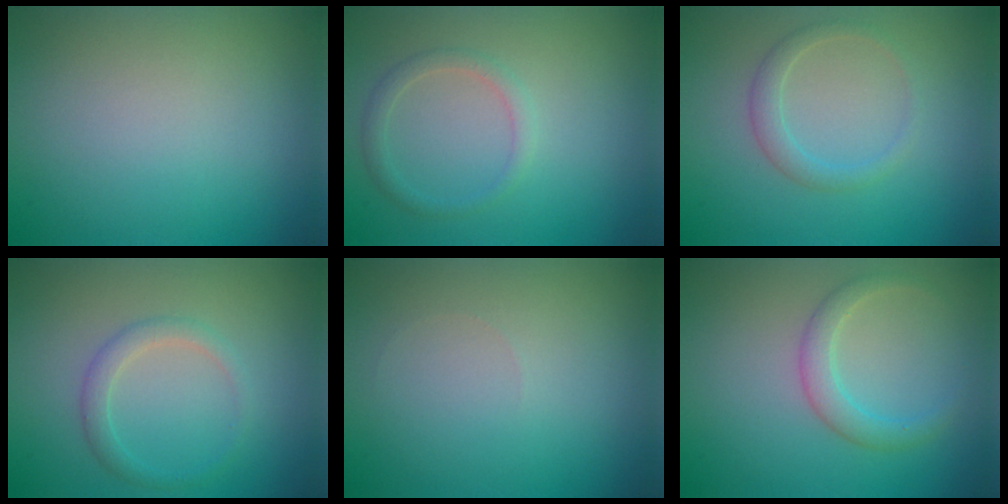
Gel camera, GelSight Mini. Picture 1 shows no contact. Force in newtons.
{"total": 1.5, "press": 1.5, "slide": 0.1}
{"total": 1.8, "press": 1.8, "slide": 0.0}
{"total": 1.8, "press": 1.8, "slide": 0.2}
{"total": 0.0}
{"total": 2.3, "press": 2.2, "slide": 0.3}